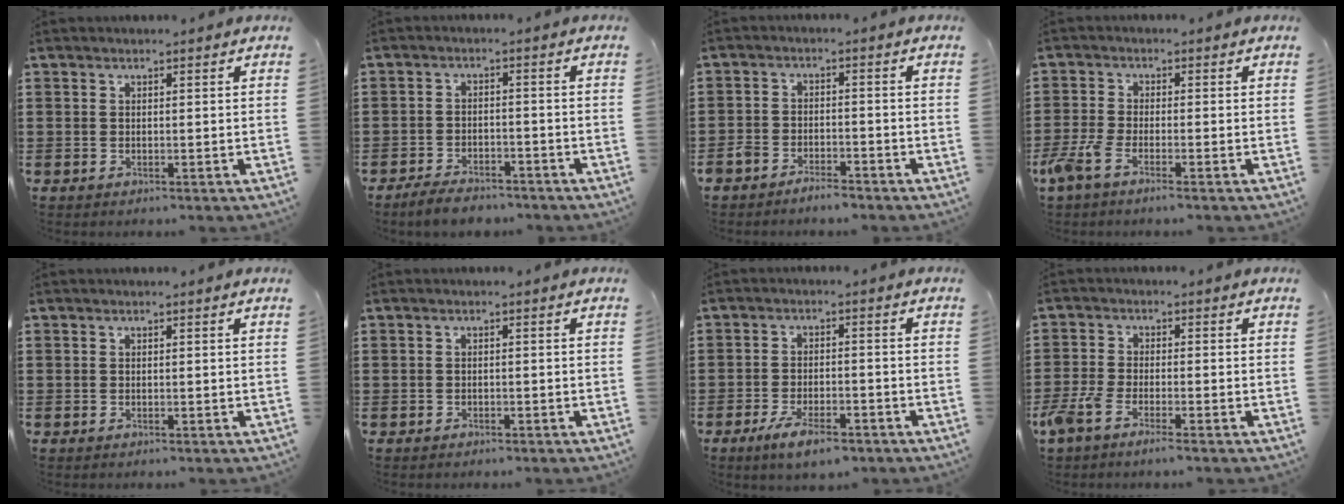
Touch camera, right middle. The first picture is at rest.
{"total": 3.7, "force": [-3.5, 0.8, 1.0], "torque": [-0.018, 0.009, -0.070]}
{"total": 3.4, "force": [-3.2, 0.9, 0.3], "torque": [-0.019, 0.004, -0.069]}
{"total": 3.6, "force": [-2.3, 0.7, 2.6], "torque": [-0.078, -0.011, -0.051]}
{"total": 0.0}
{"total": 0.6, "force": [-0.6, 0.3, 0.1], "torque": [-0.003, 0.001, -0.013]}
{"total": 5.1, "force": [-3.6, 1.5, 3.4], "torque": [-0.068, 0.003, -0.067]}
{"total": 3.6, "force": [-2.7, 0.5, 2.4], "torque": [-0.074, -0.012, -0.060]}